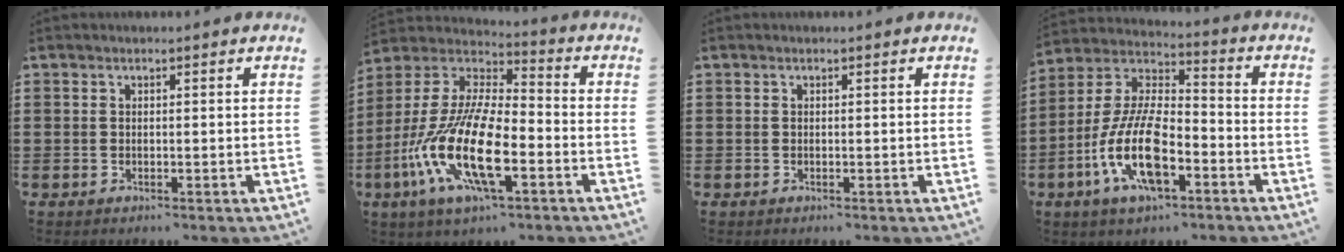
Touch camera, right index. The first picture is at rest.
{"total": 16.1, "force": [-6.6, 5.6, 13.5], "torque": [-0.321, -0.012, -0.133]}
{"total": 0.0}
{"total": 13.3, "force": [-5.5, 5.2, 11.0], "torque": [-0.255, -0.007, -0.109]}